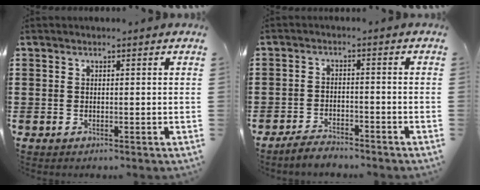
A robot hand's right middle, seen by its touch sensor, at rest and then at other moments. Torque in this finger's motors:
{"motor_torque": [0.90, -0.45, 0.00, 0.02]}